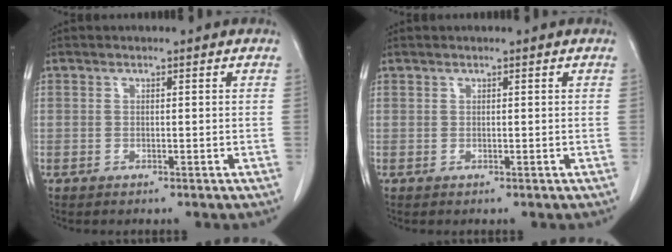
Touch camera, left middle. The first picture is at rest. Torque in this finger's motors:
{"motor_torque": [0.74, -0.98, -0.01, -0.01]}